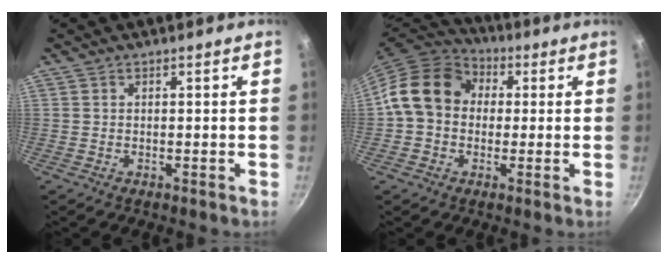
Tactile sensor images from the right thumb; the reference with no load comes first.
{"total": 14.3, "force": [1.7, 11.6, 8.1], "torque": [-0.114, 0.030, 0.013]}